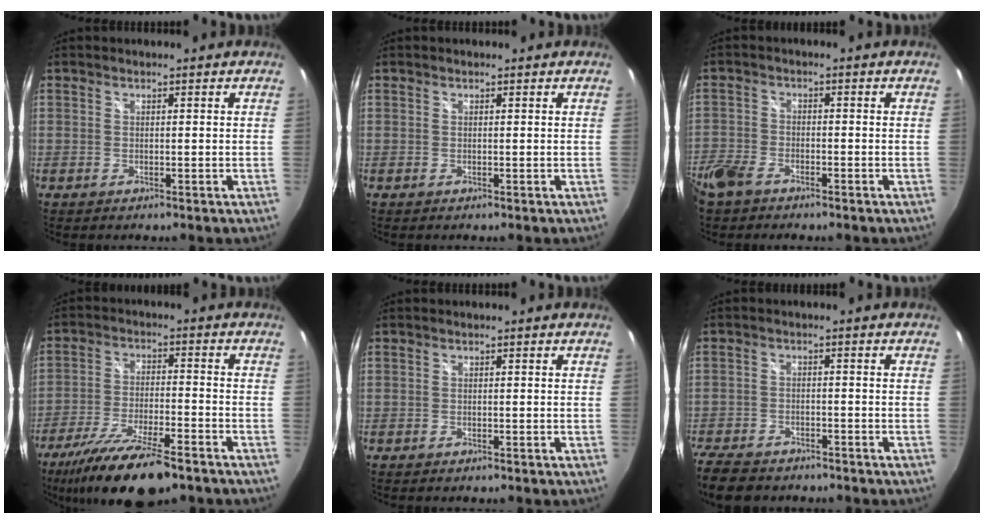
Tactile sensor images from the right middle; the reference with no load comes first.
{"total": 0.0}
{"total": 7.8, "force": [-5.7, 3.8, 3.8], "torque": [-0.104, -0.017, -0.116]}
{"total": 15.9, "force": [-11.9, 3.3, 9.9], "torque": [-0.200, -0.036, -0.207]}
{"total": 0.0}
{"total": 10.0, "force": [-8.1, 4.4, 3.9], "torque": [-0.121, -0.018, -0.145]}